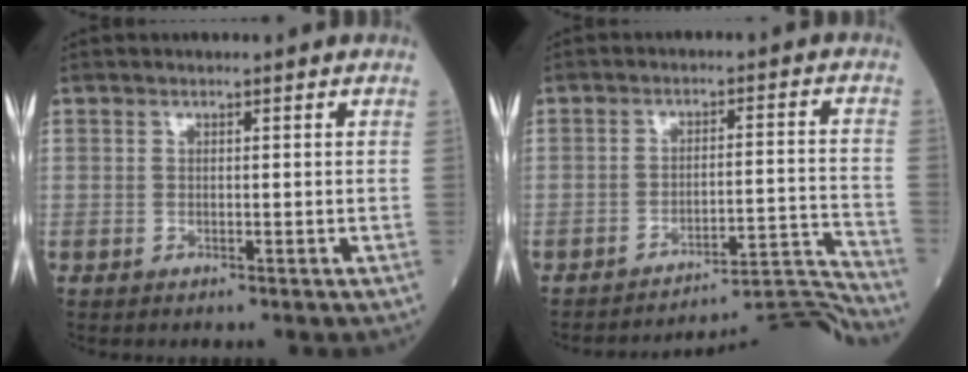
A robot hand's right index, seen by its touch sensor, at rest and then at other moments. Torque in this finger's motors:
{"motor_torque": [-0.06, -0.03, 0.07, 0.02]}